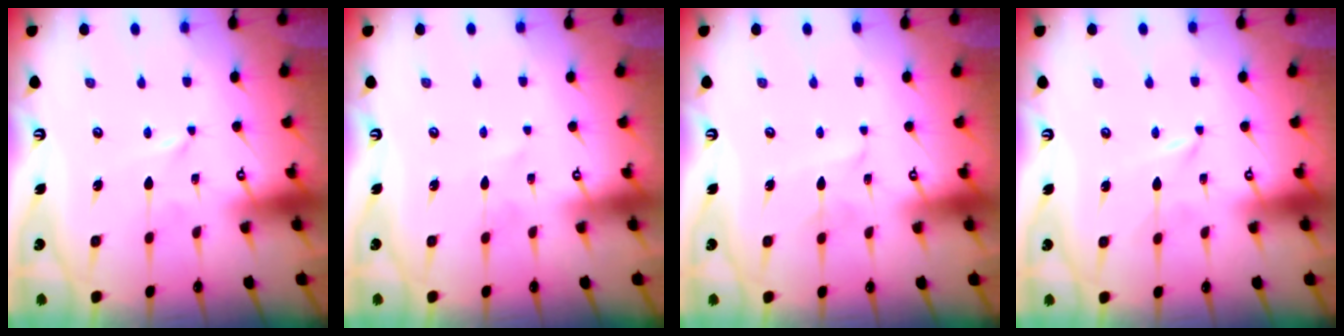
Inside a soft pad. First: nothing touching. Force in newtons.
{"total": 1.2, "press": 1.2, "slide": 0.2}
{"total": 2.5, "press": 2.5, "slide": 0.2}
{"total": 0.0}